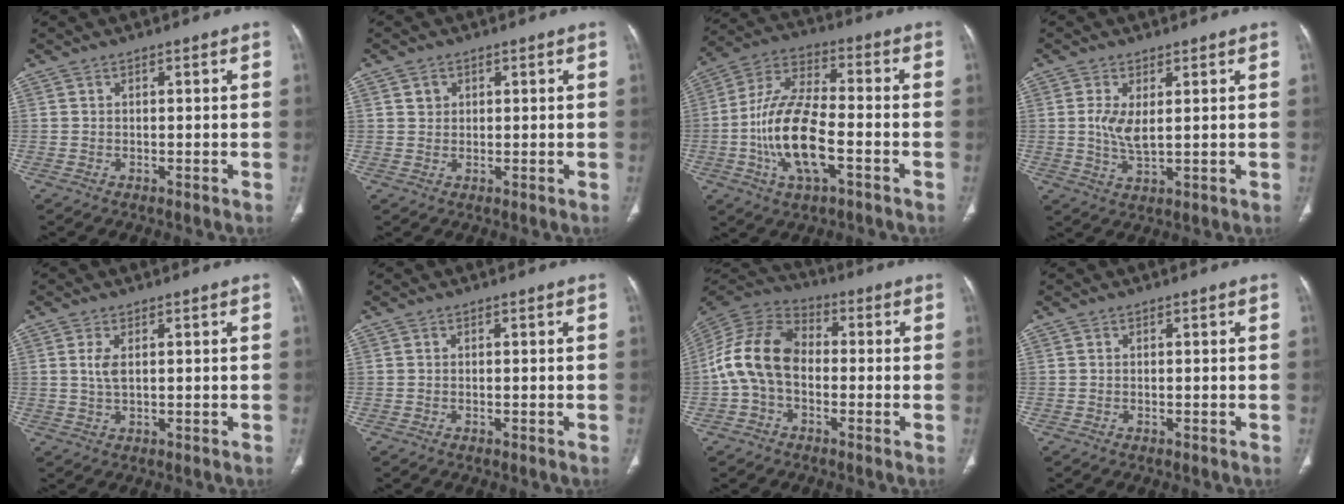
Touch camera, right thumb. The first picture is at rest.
{"total": 1.9, "force": [0.9, 1.6, 0.5], "torque": [0.000, -0.005, 0.015]}
{"total": 15.8, "force": [-4.4, 6.8, 13.5], "torque": [-0.266, 0.028, -0.081]}
{"total": 4.8, "force": [0.9, 1.9, 4.3], "torque": [-0.092, -0.017, 0.022]}
{"total": 2.9, "force": [0.7, 1.3, 2.6], "torque": [-0.058, -0.001, 0.018]}
{"total": 0.0}
{"total": 13.2, "force": [-1.5, 9.0, 9.5], "torque": [-0.181, 0.036, -0.040]}
{"total": 0.0}